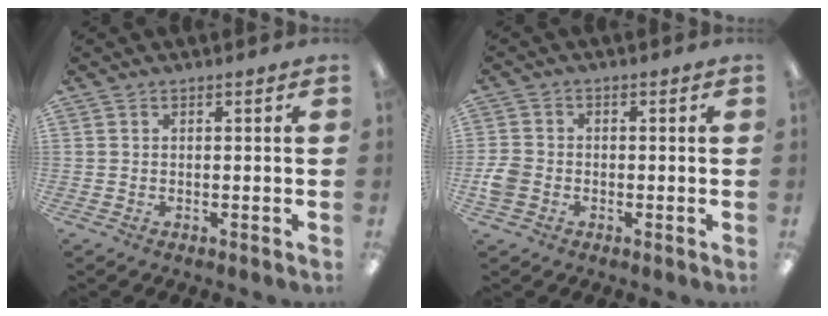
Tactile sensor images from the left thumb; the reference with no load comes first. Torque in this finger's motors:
{"motor_torque": [-0.34, 0.44, 0.21, -0.02, 0.01]}